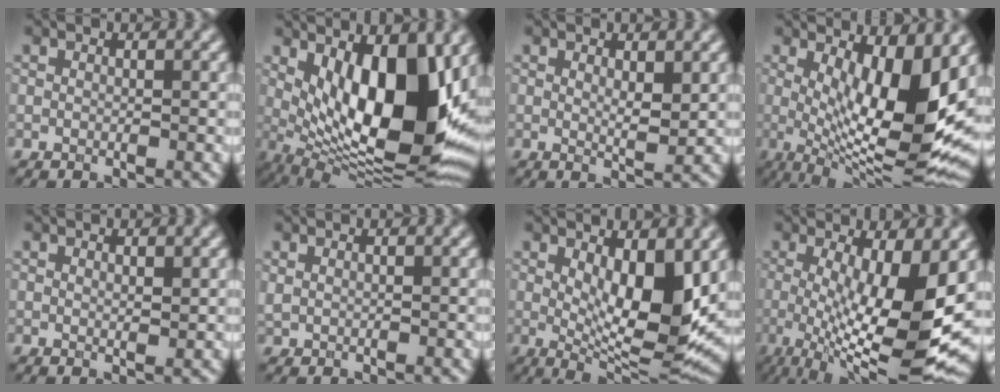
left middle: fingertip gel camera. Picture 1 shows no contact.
{"total": 14.3, "force": [2.5, 5.7, 12.9], "torque": [-0.177, -0.011, 0.044]}
{"total": 1.9, "force": [0.8, 0.4, 1.7], "torque": [-0.026, -0.006, 0.014]}
{"total": 12.4, "force": [2.1, 3.7, 11.6], "torque": [-0.155, -0.020, 0.035]}
{"total": 0.7, "force": [0.4, 0.1, 0.5], "torque": [-0.007, -0.003, 0.008]}
{"total": 0.6, "force": [0.4, 0.3, 0.3], "torque": [-0.009, 0.000, 0.011]}
{"total": 9.6, "force": [1.3, 3.5, 8.9], "torque": [-0.133, -0.020, 0.028]}
{"total": 11.7, "force": [-0.6, 3.2, 11.2], "torque": [-0.171, -0.020, -0.005]}